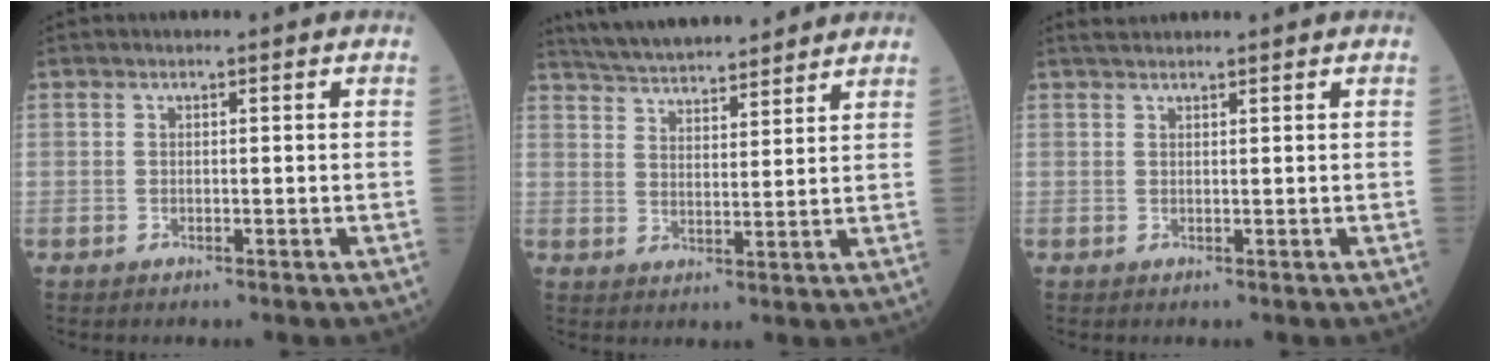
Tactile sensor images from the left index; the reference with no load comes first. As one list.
[{"total": 14.7, "force": [13.4, 2.3, 5.7], "torque": [-0.097, 0.028, 0.208]}, {"total": 3.6, "force": [3.3, 0.0, 1.4], "torque": [-0.018, 0.031, 0.054]}]